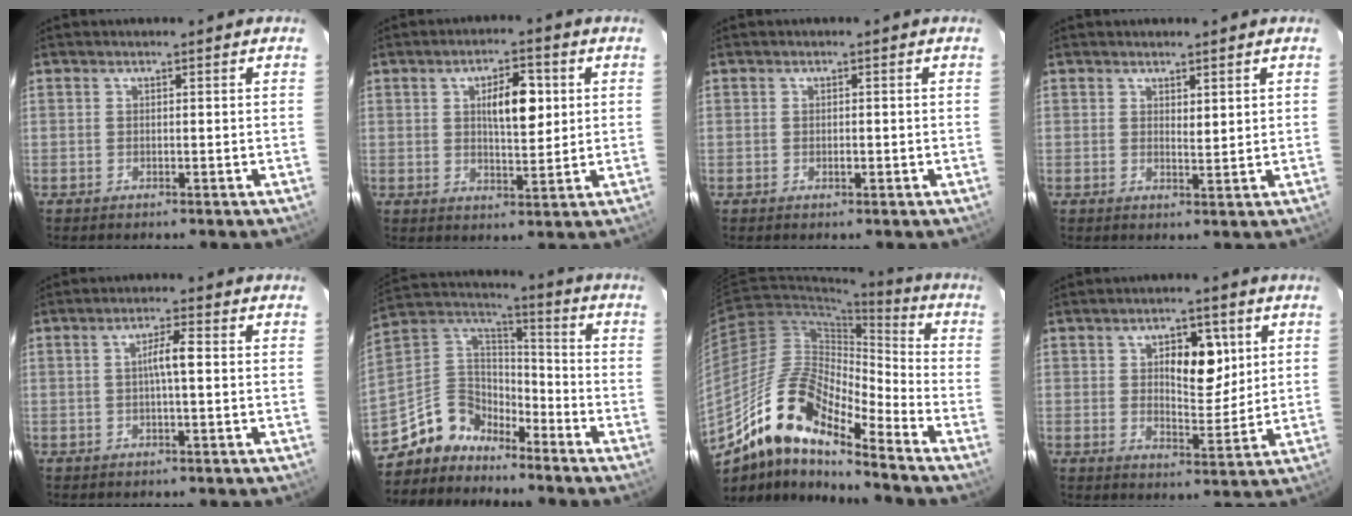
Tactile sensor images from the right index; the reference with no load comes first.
{"total": 7.3, "force": [1.8, 2.4, 6.6], "torque": [-0.106, 0.009, 0.033]}
{"total": 1.0, "force": [-0.2, 0.5, 0.8], "torque": [-0.012, 0.000, -0.002]}
{"total": 1.7, "force": [1.0, 0.5, 1.3], "torque": [-0.020, -0.008, 0.020]}
{"total": 3.6, "force": [0.1, 0.2, 3.6], "torque": [-0.064, 0.007, 0.001]}
{"total": 10.2, "force": [-8.5, 5.5, 0.9], "torque": [-0.032, 0.059, -0.167]}
{"total": 15.8, "force": [-11.1, 4.3, 10.4], "torque": [-0.193, 0.025, -0.198]}
{"total": 8.1, "force": [2.6, 3.6, 6.7], "torque": [-0.099, 0.007, 0.046]}